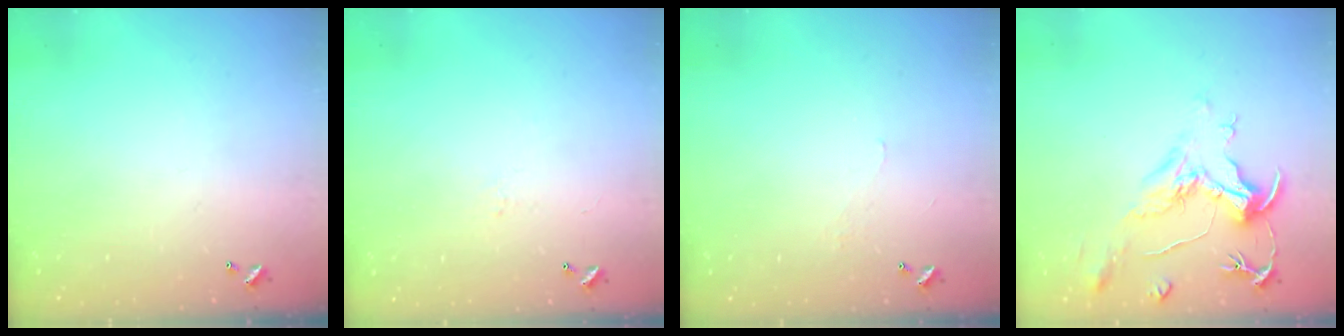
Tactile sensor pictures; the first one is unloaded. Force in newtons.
{"total": 0.6, "press": 0.2, "slide": 0.6}
{"total": 2.3, "press": 2.2, "slide": 0.5}
{"total": 2.1, "press": 1.6, "slide": 1.3}